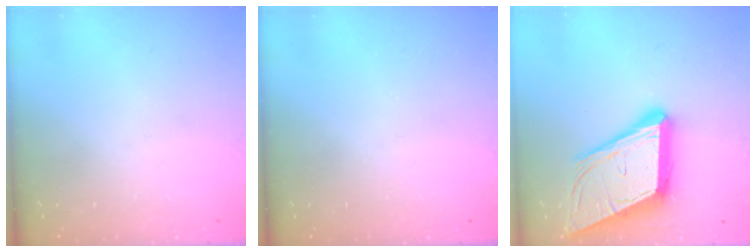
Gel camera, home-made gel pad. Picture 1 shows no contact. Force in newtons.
{"total": 0.0}
{"total": 18.1, "press": 17.5, "slide": 4.3}